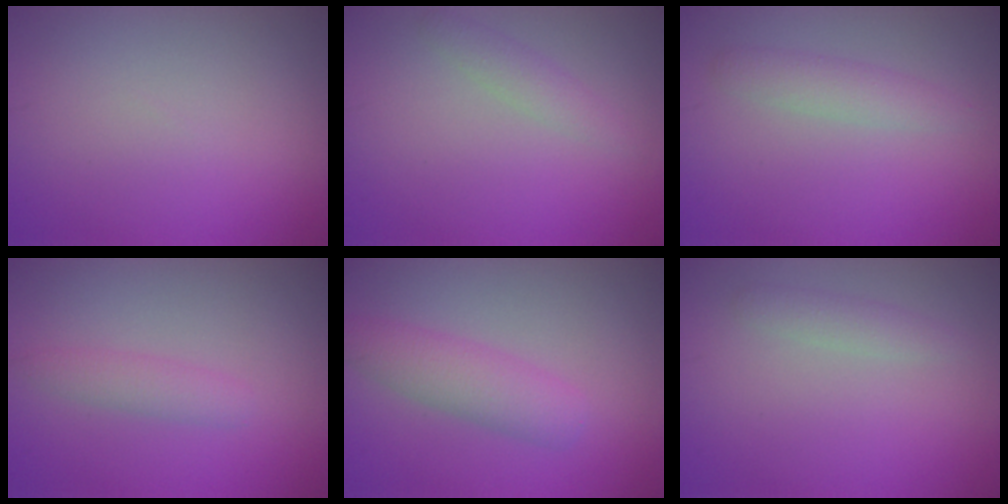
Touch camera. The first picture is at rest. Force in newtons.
{"total": 1.6, "press": 1.6, "slide": 0.1}
{"total": 2.0, "press": 2.0, "slide": 0.1}
{"total": 1.7, "press": 1.7, "slide": 0.1}
{"total": 3.4, "press": 3.4, "slide": 0.1}
{"total": 1.4, "press": 1.4, "slide": 0.0}